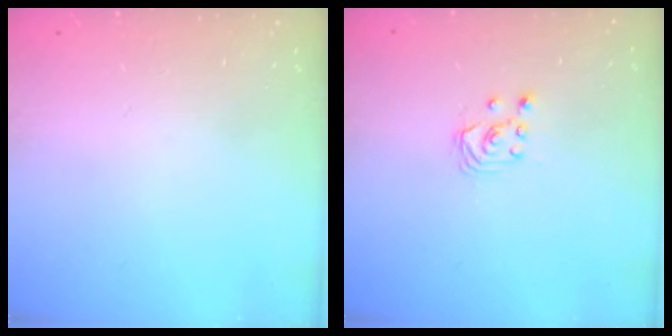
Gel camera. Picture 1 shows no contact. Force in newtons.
{"total": 2.6, "press": 2.6, "slide": 0.3}